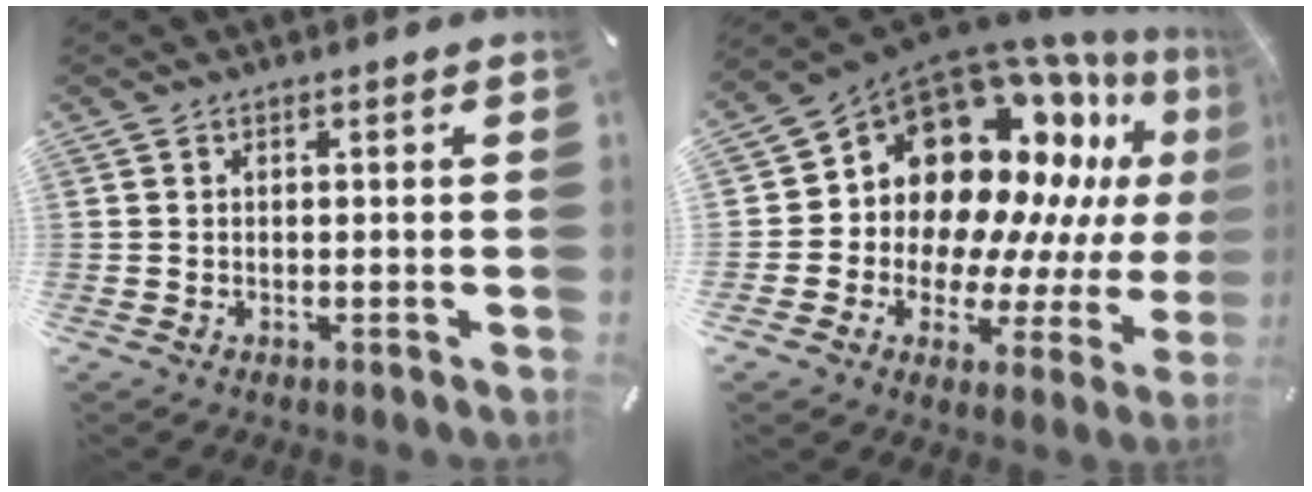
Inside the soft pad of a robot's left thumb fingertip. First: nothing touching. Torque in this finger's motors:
{"motor_torque": [2.50, 2.51, 1.75, 0.48, 0.16]}